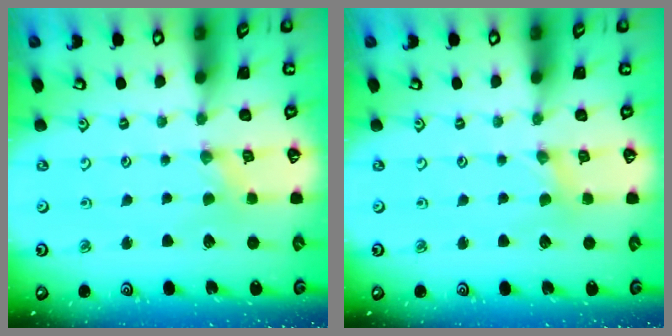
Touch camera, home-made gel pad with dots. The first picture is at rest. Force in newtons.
{"total": 1.7, "press": 1.7, "slide": 0.2}